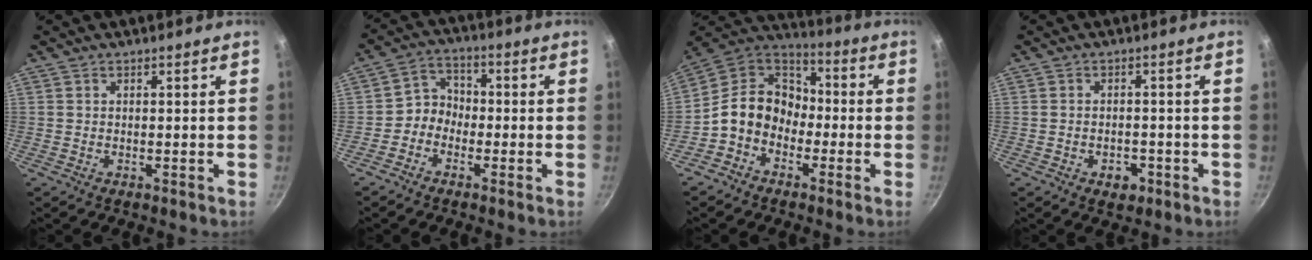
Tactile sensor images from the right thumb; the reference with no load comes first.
{"total": 4.7, "force": [-1.8, 4.0, 1.8], "torque": [-0.005, 0.031, -0.049]}
{"total": 12.9, "force": [-3.3, 10.3, 7.0], "torque": [-0.082, 0.058, -0.090]}
{"total": 3.5, "force": [-1.7, 2.3, 2.0], "torque": [-0.019, 0.012, -0.018]}